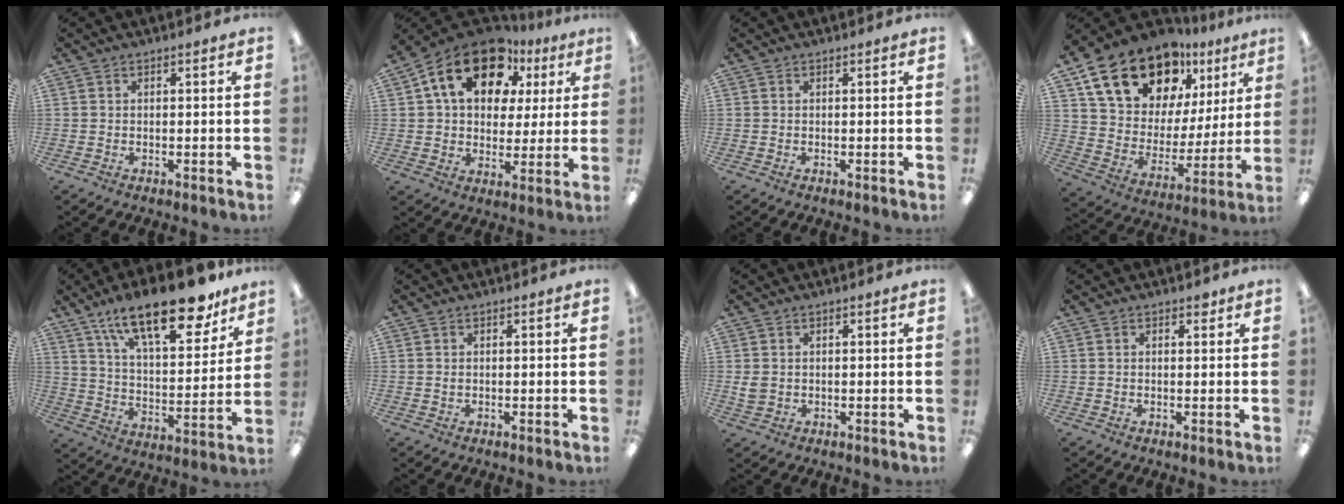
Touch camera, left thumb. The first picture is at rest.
{"total": 18.5, "force": [9.6, 11.8, 10.6], "torque": [-0.182, -0.027, 0.173]}
{"total": 0.0}
{"total": 20.3, "force": [14.3, 11.0, 9.3], "torque": [-0.171, -0.085, 0.264]}
{"total": 22.6, "force": [15.7, 8.3, 14.0], "torque": [-0.213, -0.094, 0.263]}
{"total": 0.6, "force": [0.1, 0.4, 0.5], "torque": [-0.010, 0.004, -0.001]}
{"total": 2.5, "force": [0.3, 2.1, 1.4], "torque": [-0.018, 0.002, 0.005]}
{"total": 1.4, "force": [0.8, 0.8, 0.9], "torque": [-0.003, -0.003, 0.011]}